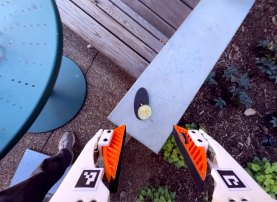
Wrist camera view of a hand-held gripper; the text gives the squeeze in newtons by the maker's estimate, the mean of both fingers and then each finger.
{"total": 0.0}